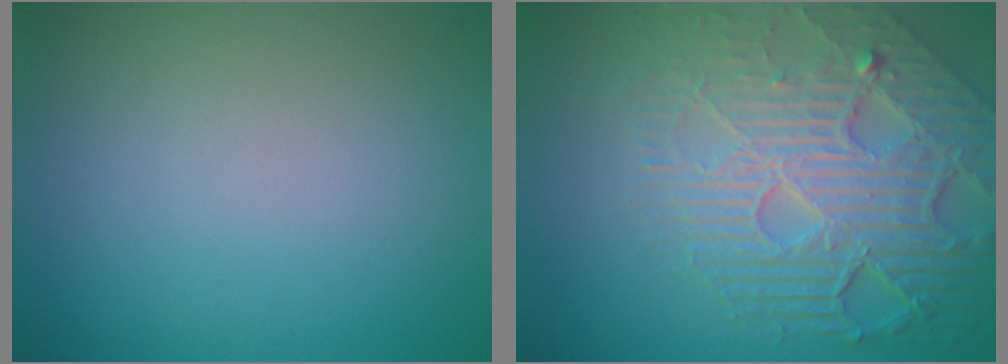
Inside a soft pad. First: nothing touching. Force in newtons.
{"total": 8.7, "press": 5.9, "slide": 6.4}